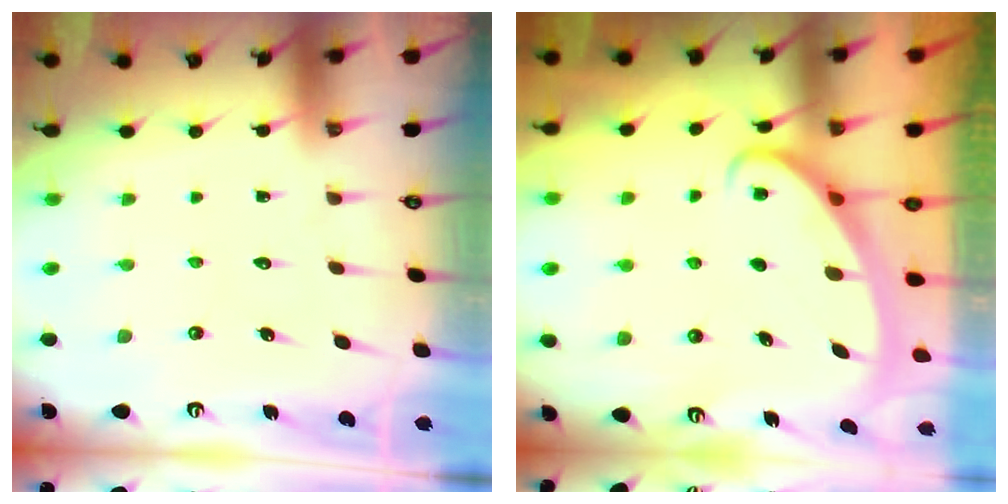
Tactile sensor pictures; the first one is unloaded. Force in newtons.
{"total": 2.5, "press": 2.5, "slide": 0.4}